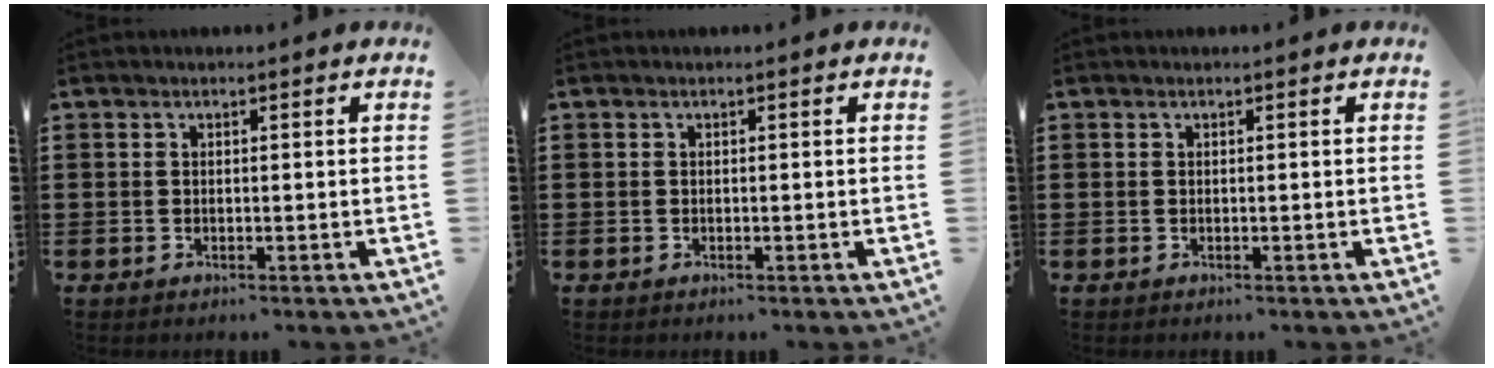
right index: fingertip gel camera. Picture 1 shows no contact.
{"total": 0.0}
{"total": 0.0}